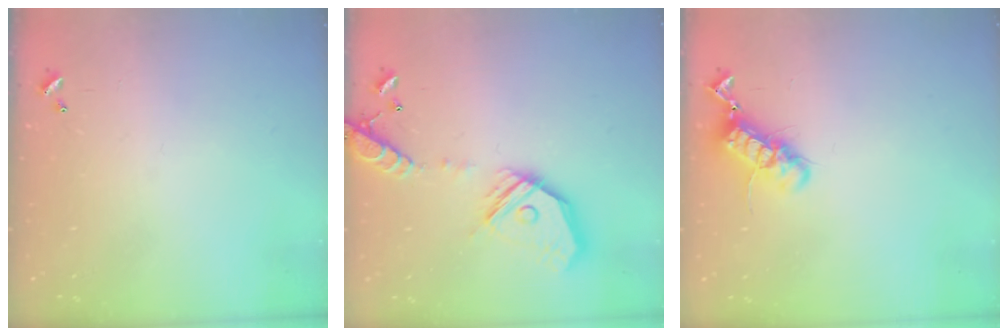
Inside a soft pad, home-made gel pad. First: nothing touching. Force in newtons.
{"total": 18.8, "press": 18.6, "slide": 3.0}
{"total": 12.7, "press": 12.6, "slide": 1.1}